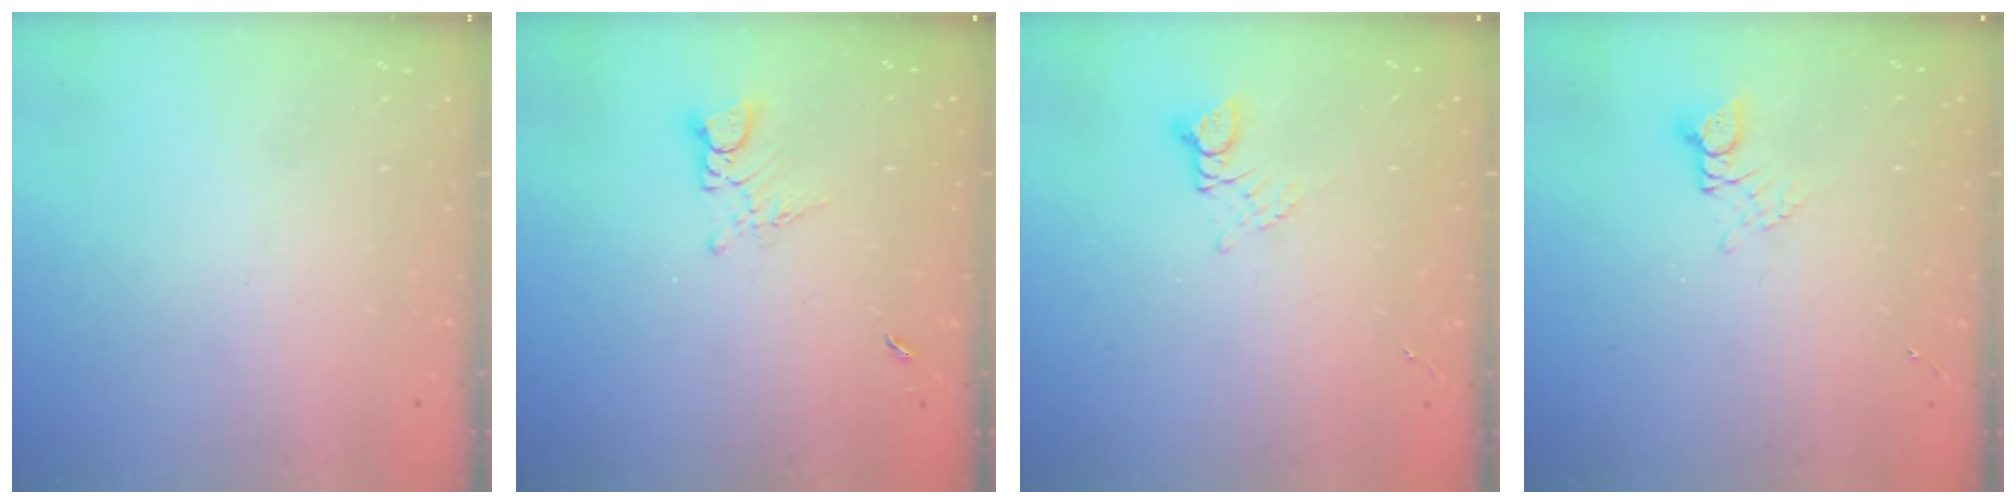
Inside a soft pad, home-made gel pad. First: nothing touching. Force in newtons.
{"total": 4.0, "press": 3.9, "slide": 0.4}
{"total": 2.8, "press": 2.8, "slide": 0.3}
{"total": 2.9, "press": 2.8, "slide": 0.4}